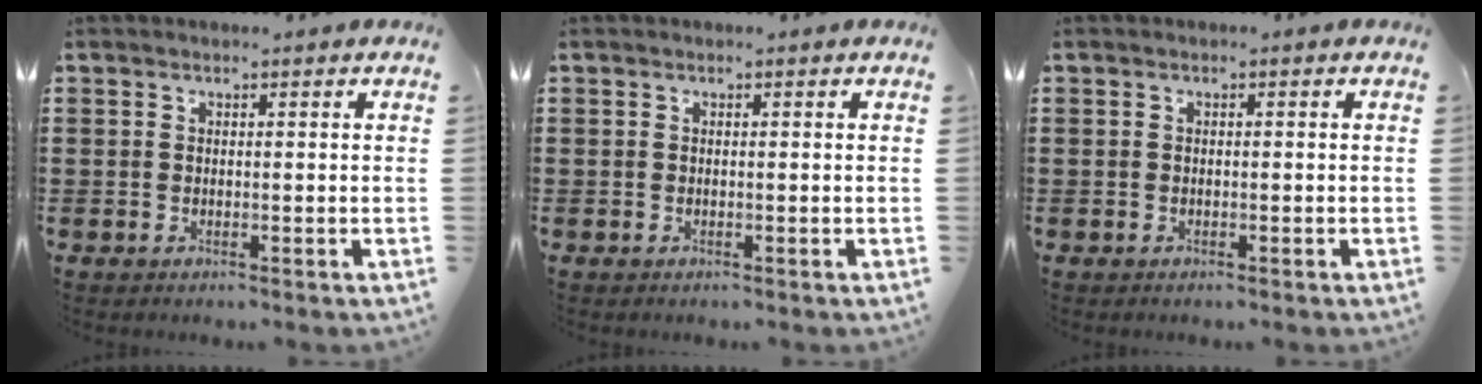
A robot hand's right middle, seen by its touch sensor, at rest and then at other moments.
{"total": 0.0}
{"total": 0.0}